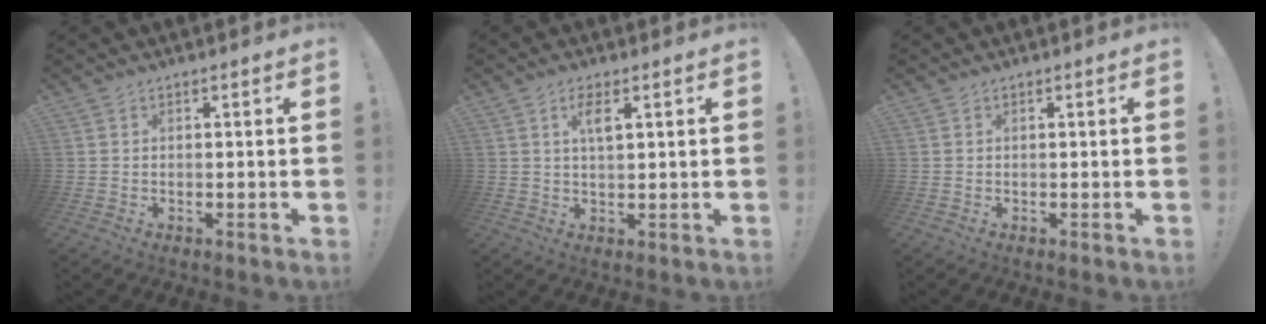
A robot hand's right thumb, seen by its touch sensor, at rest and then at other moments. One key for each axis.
{"total": 4.2, "fx": 1.7, "fy": 1.3, "fz": 3.5, "tx": -0.065, "ty": -0.001, "tz": 0.027}
{"total": 0.0}